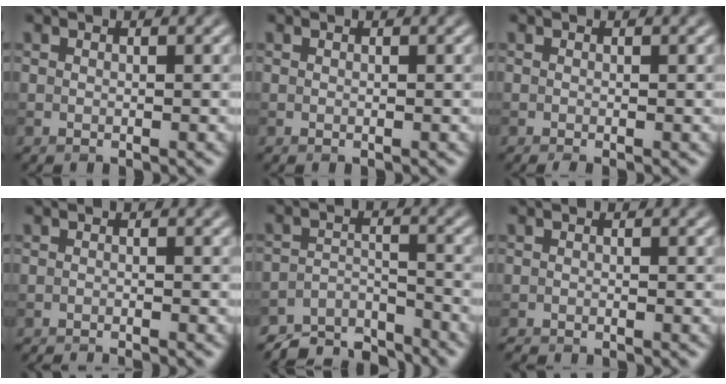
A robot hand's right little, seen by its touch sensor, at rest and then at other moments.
{"total": 0.0}
{"total": 0.5, "force": [-0.3, 0.1, 0.5], "torque": [-0.007, -0.004, -0.005]}
{"total": 2.2, "force": [-2.0, 0.2, 0.8], "torque": [-0.010, -0.003, -0.036]}
{"total": 5.8, "force": [-5.5, 1.4, 1.3], "torque": [-0.019, -0.010, -0.097]}
{"total": 1.4, "force": [-1.3, 0.0, 0.2], "torque": [0.002, -0.005, -0.023]}